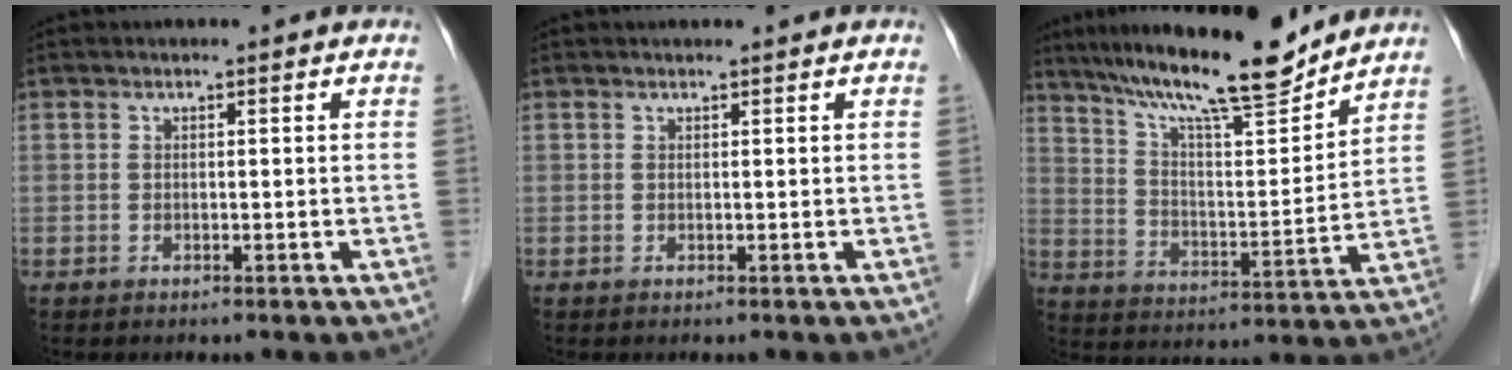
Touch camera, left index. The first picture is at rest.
{"total": 0.8, "force": [0.7, -0.1, 0.1], "torque": [-0.006, 0.002, 0.014]}
{"total": 17.0, "force": [14.8, 1.4, 8.3], "torque": [-0.142, 0.002, 0.244]}